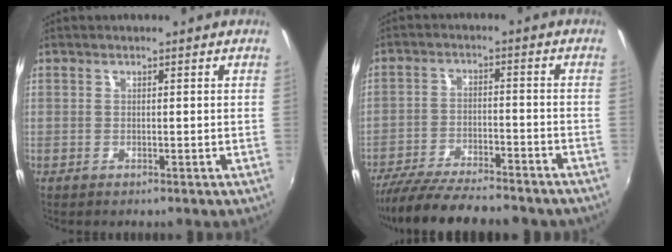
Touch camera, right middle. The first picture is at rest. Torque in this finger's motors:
{"motor_torque": [1.09, -1.05, 0.23, 0.10]}